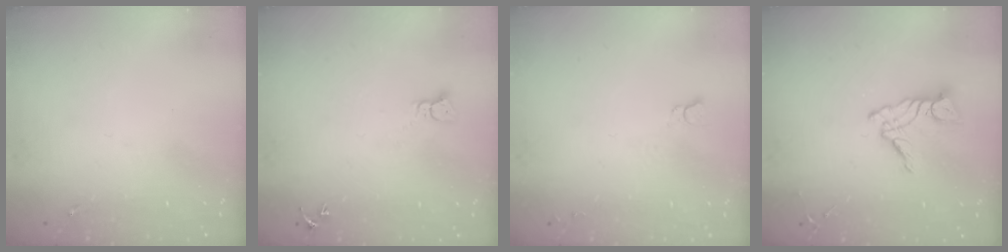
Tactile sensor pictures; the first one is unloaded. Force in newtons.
{"total": 2.3, "press": 2.3, "slide": 0.3}
{"total": 2.7, "press": 2.7, "slide": 0.3}
{"total": 11.3, "press": 11.2, "slide": 1.1}